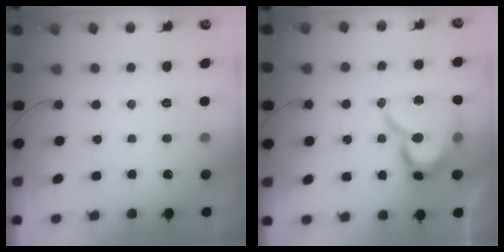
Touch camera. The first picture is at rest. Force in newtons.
{"total": 17.4, "press": 17.3, "slide": 1.6}